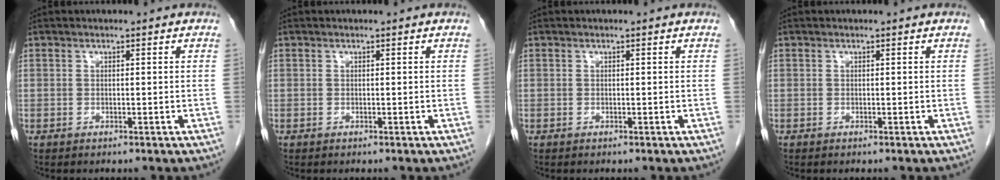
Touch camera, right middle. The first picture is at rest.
{"total": 0.0}
{"total": 0.0}
{"total": 0.0}